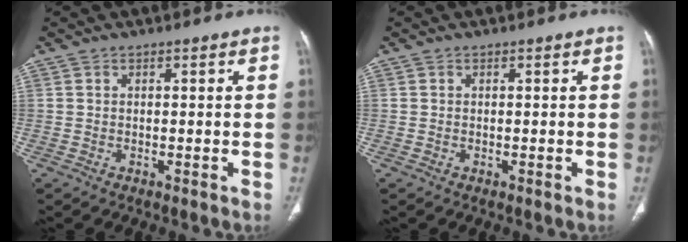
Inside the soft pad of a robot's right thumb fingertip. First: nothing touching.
{"total": 0.0}